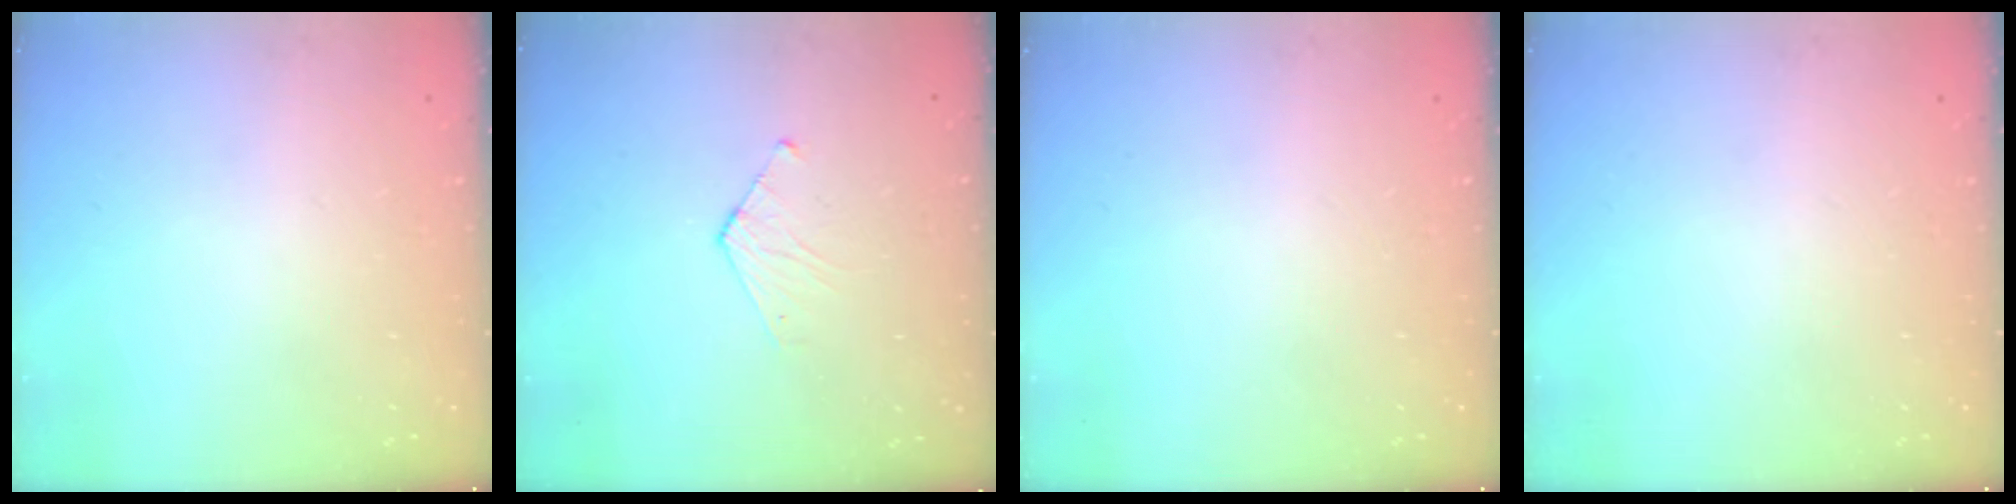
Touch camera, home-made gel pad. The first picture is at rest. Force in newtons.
{"total": 3.6, "press": 3.6, "slide": 0.3}
{"total": 0.0}
{"total": 0.0}